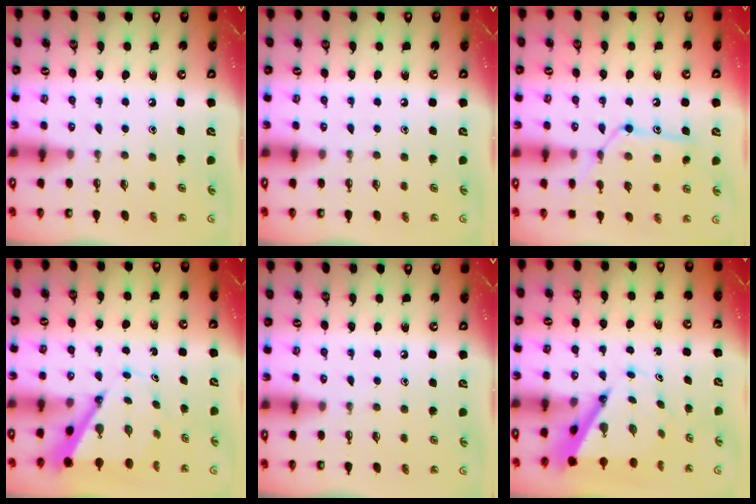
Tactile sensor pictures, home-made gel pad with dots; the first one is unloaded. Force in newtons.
{"total": 0.0}
{"total": 12.2, "press": 12.2, "slide": 0.8}
{"total": 6.7, "press": 6.6, "slide": 0.5}
{"total": 0.0}
{"total": 7.0, "press": 6.9, "slide": 0.6}